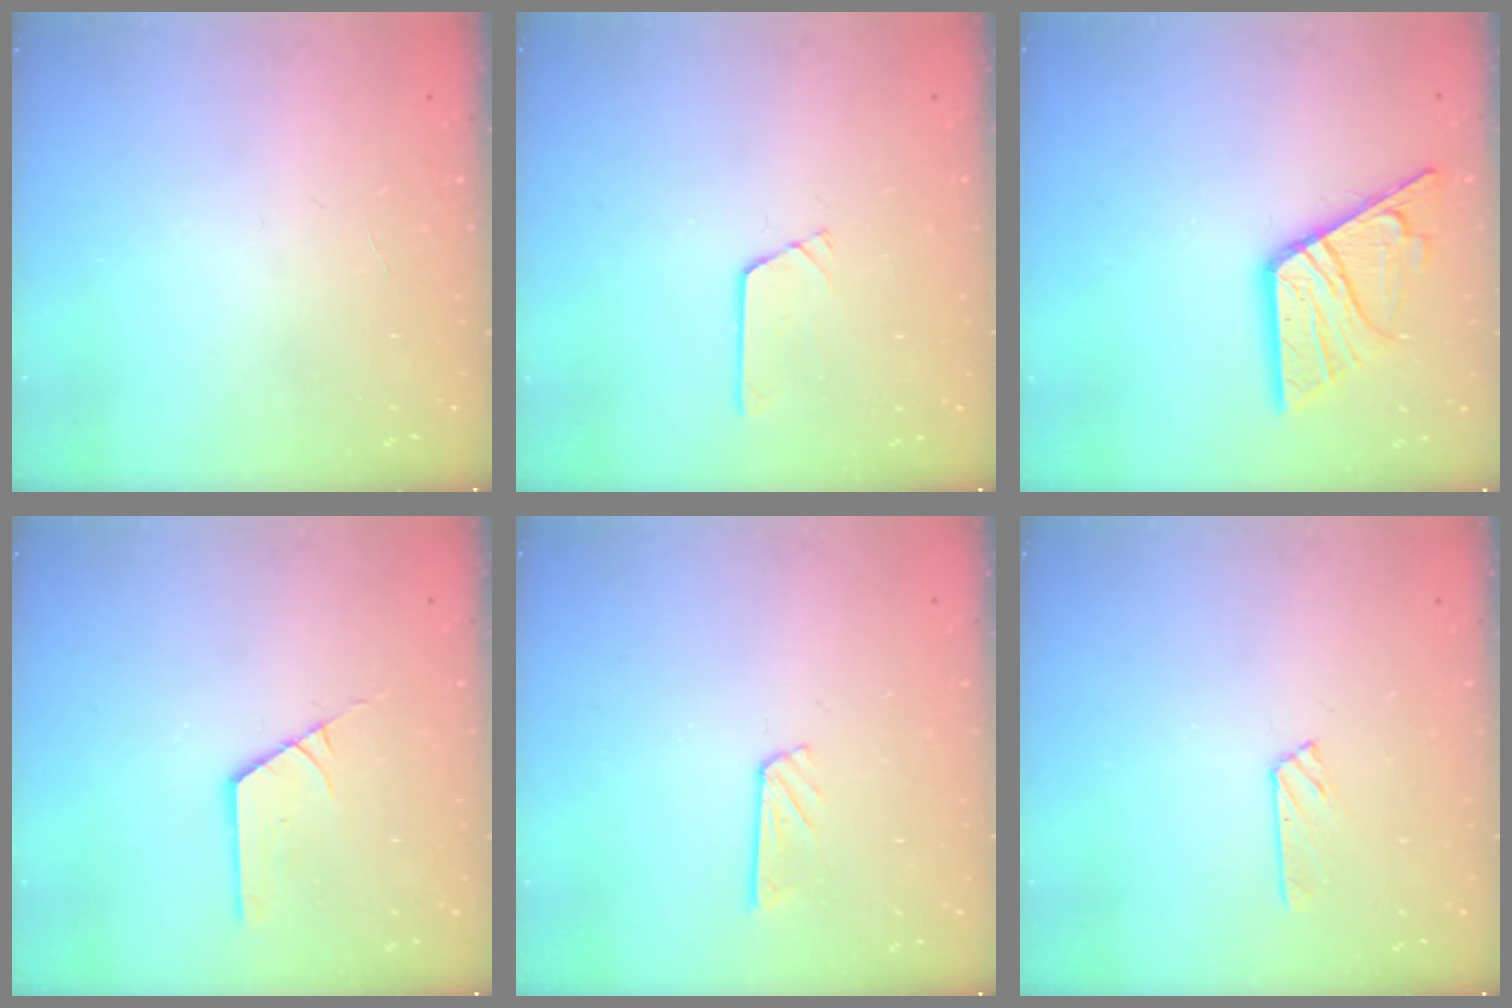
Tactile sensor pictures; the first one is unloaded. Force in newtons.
{"total": 2.7, "press": 2.7, "slide": 0.3}
{"total": 13.2, "press": 13.1, "slide": 1.4}
{"total": 2.3, "press": 2.3, "slide": 0.3}
{"total": 5.9, "press": 5.9, "slide": 0.4}
{"total": 3.5, "press": 3.4, "slide": 0.5}